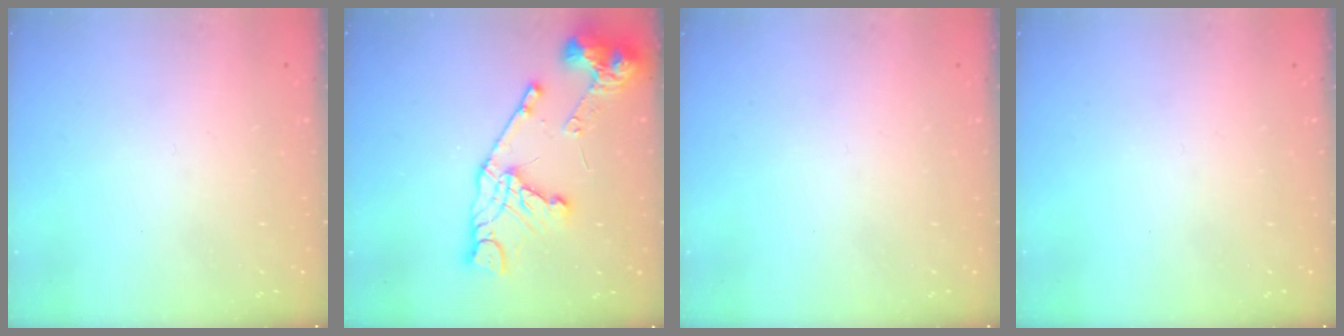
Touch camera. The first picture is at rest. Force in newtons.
{"total": 17.9, "press": 17.8, "slide": 2.1}
{"total": 0.0}
{"total": 0.0}